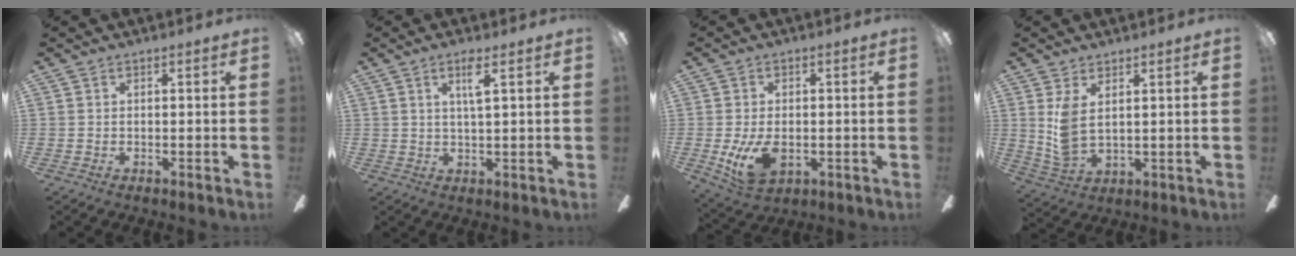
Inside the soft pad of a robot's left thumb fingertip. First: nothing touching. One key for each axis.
{"total": 4.3, "fx": 2.2, "fy": 0.6, "fz": 3.7, "tx": -0.063, "ty": -0.004, "tz": 0.031}
{"total": 10.2, "fx": -2.1, "fy": 6.2, "fz": 7.8, "tx": -0.148, "ty": -0.007, "tz": -0.034}
{"total": 6.3, "fx": 2.4, "fy": 3.2, "fz": 4.9, "tx": -0.109, "ty": -0.016, "tz": 0.042}